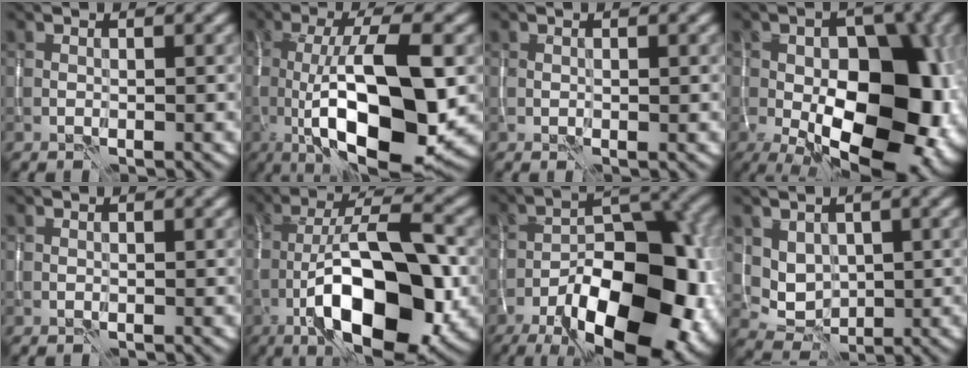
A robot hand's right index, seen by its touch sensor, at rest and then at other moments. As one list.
[{"total": 13.0, "force": [-1.9, 4.0, 12.3], "torque": [-0.191, -0.005, -0.038]}, {"total": 0.0}, {"total": 18.1, "force": [-3.6, 10.1, 14.7], "torque": [-0.191, -0.021, -0.042]}, {"total": 0.0}, {"total": 13.7, "force": [-5.2, 4.8, 11.7], "torque": [-0.182, 0.016, -0.092]}, {"total": 15.7, "force": [-7.2, 7.0, 12.1], "torque": [-0.158, -0.002, -0.119]}, {"total": 3.0, "force": [0.8, 2.4, 1.5], "torque": [-0.032, -0.009, 0.019]}]